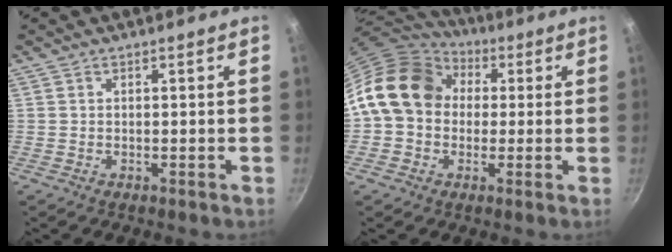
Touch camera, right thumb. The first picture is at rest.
{"total": 15.9, "force": [2.7, 12.9, 9.0], "torque": [-0.126, 0.034, 0.032]}